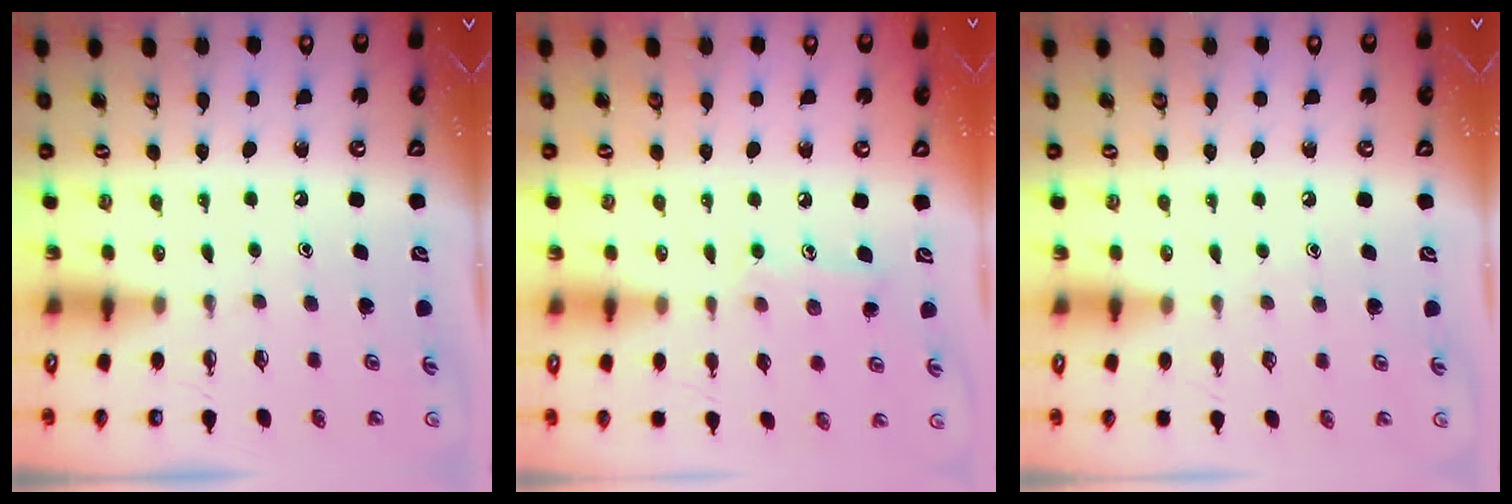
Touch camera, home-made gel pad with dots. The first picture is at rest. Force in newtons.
{"total": 7.7, "press": 7.7, "slide": 0.4}
{"total": 3.3, "press": 3.3, "slide": 0.3}